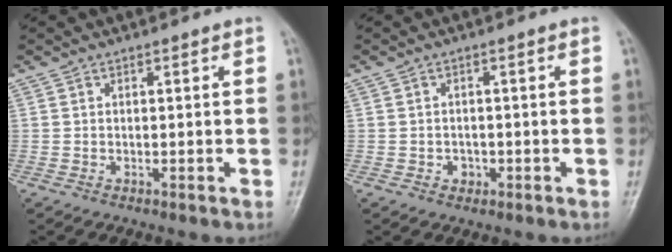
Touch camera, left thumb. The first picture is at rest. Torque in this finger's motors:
{"motor_torque": [-0.02, 0.03, 0.08, 0.02, 0.00]}